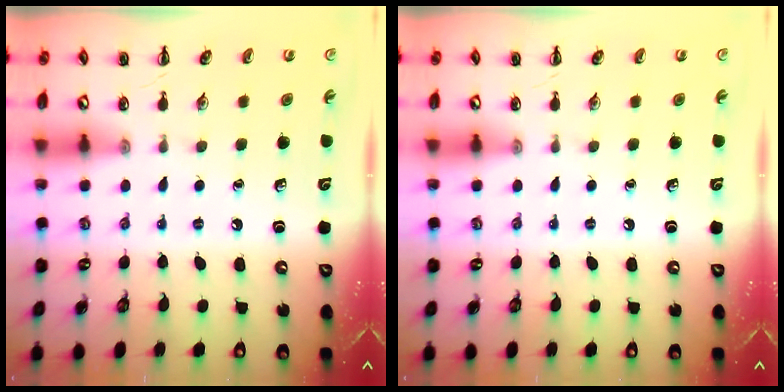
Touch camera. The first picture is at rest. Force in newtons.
{"total": 0.0}